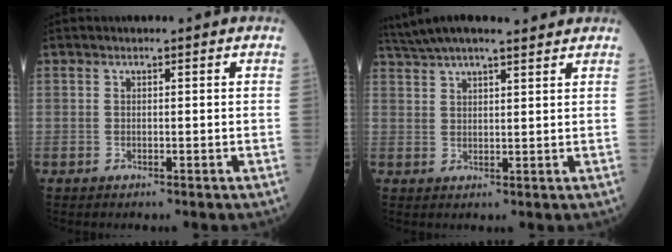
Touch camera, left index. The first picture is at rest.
{"total": 11.9, "force": [10.5, 1.5, 5.4], "torque": [-0.100, 0.036, 0.162]}